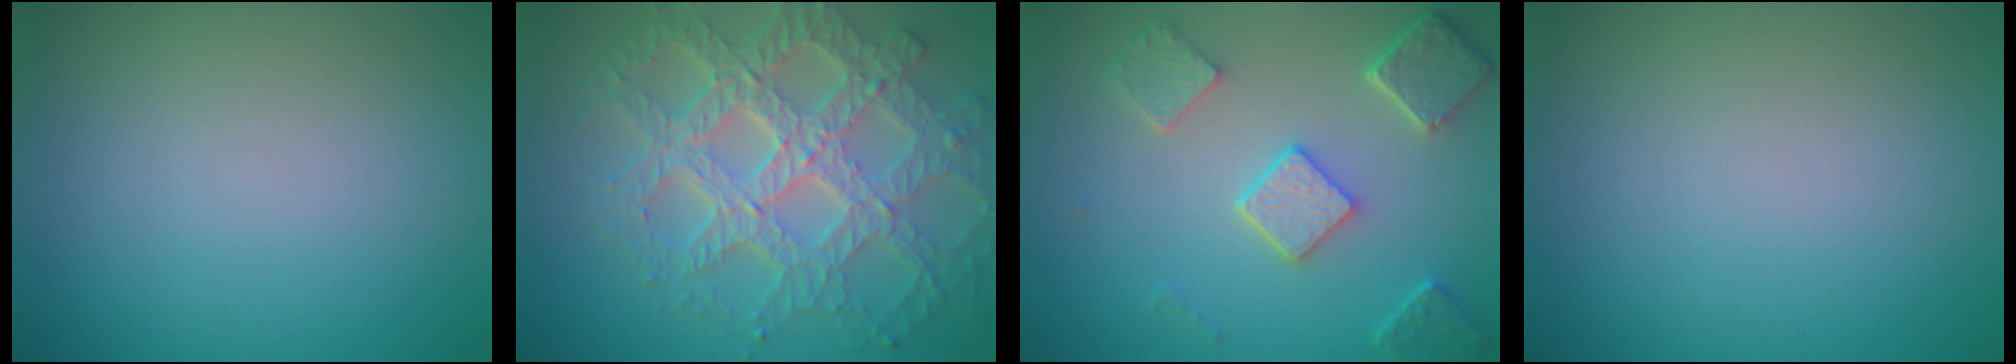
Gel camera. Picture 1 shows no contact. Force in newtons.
{"total": 8.1, "press": 5.9, "slide": 5.6}
{"total": 4.9, "press": 3.8, "slide": 3.1}
{"total": 0.0}